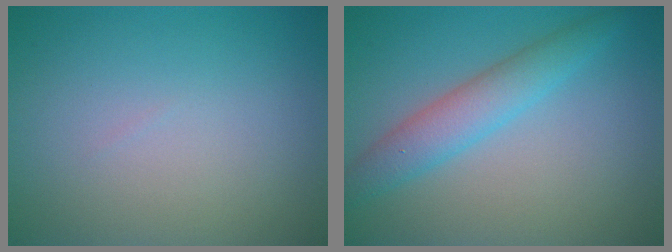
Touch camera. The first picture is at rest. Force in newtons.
{"total": 3.6, "press": 3.6, "slide": 0.1}